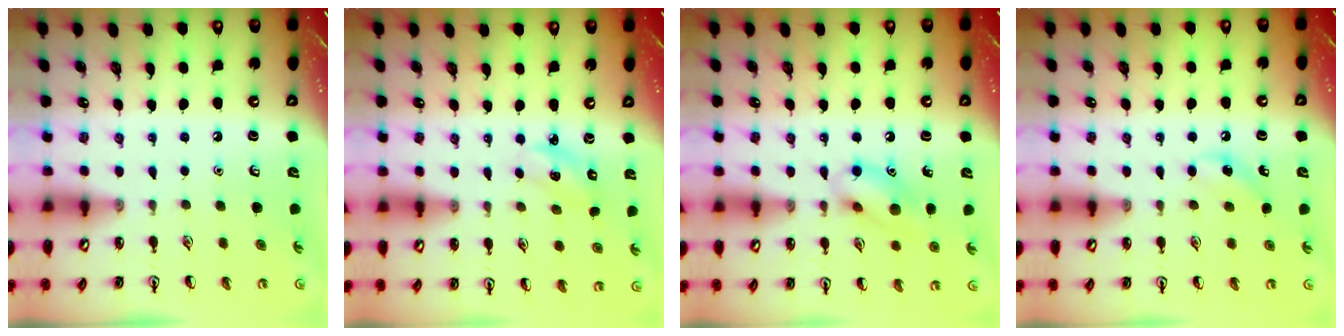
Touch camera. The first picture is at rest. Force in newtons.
{"total": 2.4, "press": 2.3, "slide": 0.5}
{"total": 10.8, "press": 10.8, "slide": 0.6}
{"total": 6.3, "press": 6.0, "slide": 1.8}